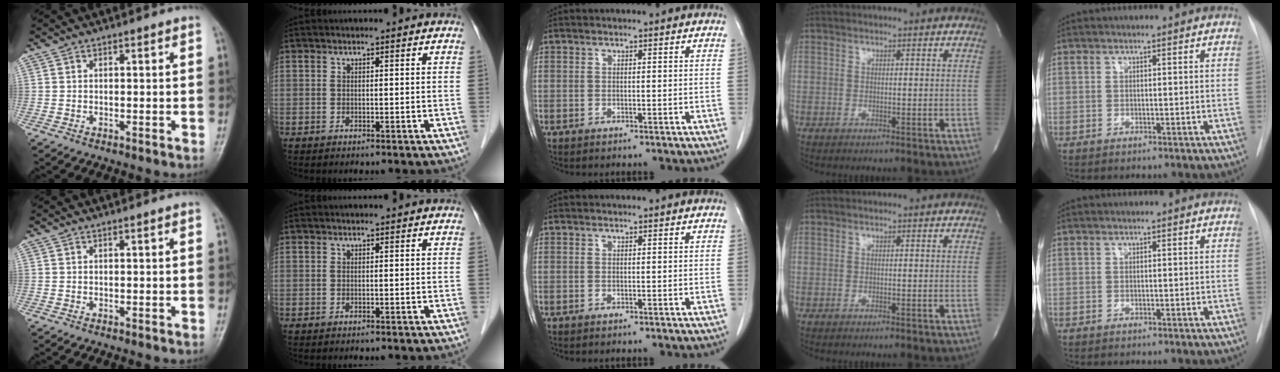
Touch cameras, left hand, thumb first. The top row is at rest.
{}